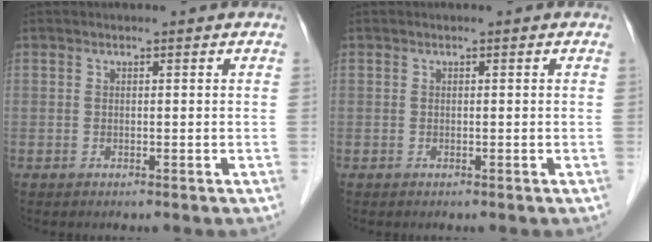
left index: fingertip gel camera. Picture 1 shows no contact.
{"total": 0.0}